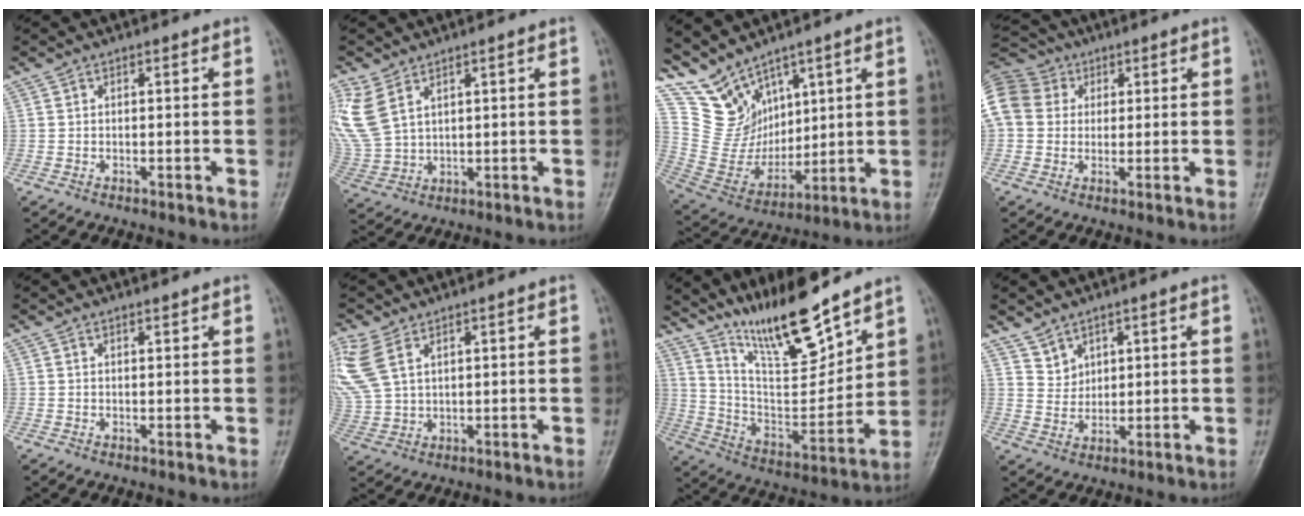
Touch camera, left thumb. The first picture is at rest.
{"total": 9.9, "force": [4.7, 6.1, 6.2], "torque": [-0.145, -0.008, 0.113]}
{"total": 11.9, "force": [9.3, 6.6, 3.5], "torque": [-0.048, -0.046, 0.215]}
{"total": 17.9, "force": [5.3, 14.7, 8.7], "torque": [-0.232, 0.058, 0.099]}
{"total": 0.6, "force": [0.6, 0.1, 0.2], "torque": [-0.004, -0.006, 0.011]}
{"total": 10.4, "force": [4.9, 6.4, 6.6], "torque": [-0.166, -0.002, 0.111]}
{"total": 16.4, "force": [13.2, 3.1, 9.2], "torque": [-0.126, -0.086, 0.250]}
{"total": 3.6, "force": [2.8, 2.3, 0.1], "torque": [0.025, -0.024, 0.055]}